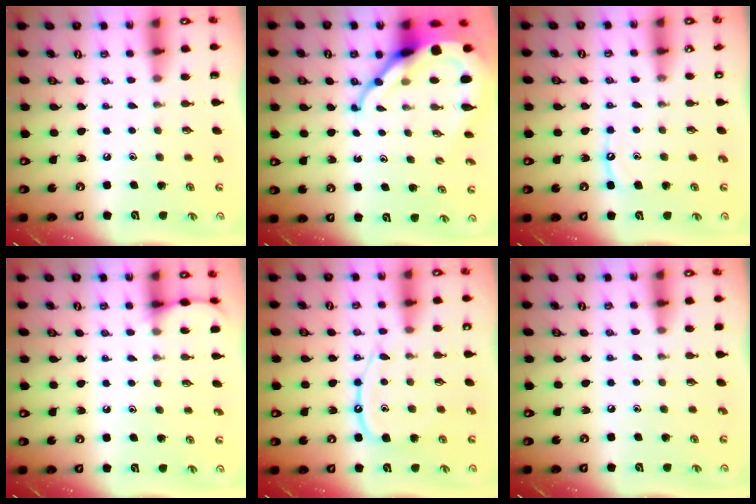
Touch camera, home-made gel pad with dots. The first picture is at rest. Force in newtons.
{"total": 12.0, "press": 11.9, "slide": 1.2}
{"total": 5.6, "press": 5.6, "slide": 0.7}
{"total": 4.6, "press": 4.5, "slide": 0.4}
{"total": 11.4, "press": 11.4, "slide": 1.2}
{"total": 4.1, "press": 4.0, "slide": 0.7}